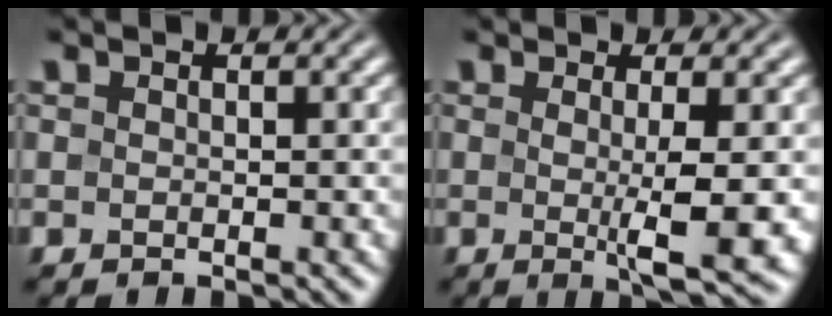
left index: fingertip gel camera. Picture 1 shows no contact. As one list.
[{"total": 4.7, "force": [-0.3, 0.6, 4.6], "torque": [-0.078, -0.010, -0.003]}]